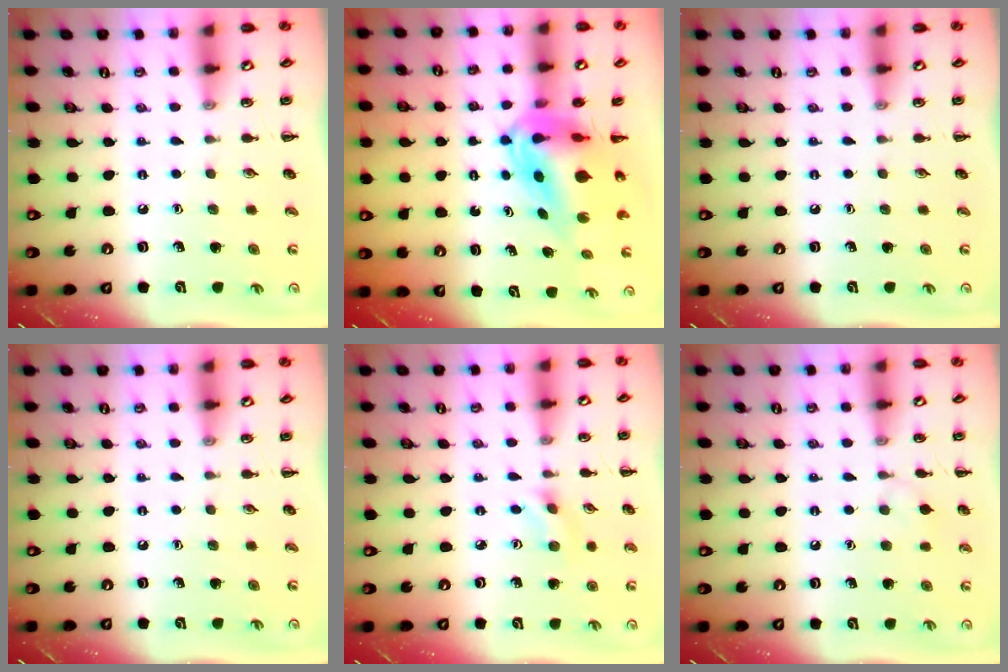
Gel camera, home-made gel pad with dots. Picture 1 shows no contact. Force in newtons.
{"total": 9.1, "press": 8.7, "slide": 2.6}
{"total": 0.0}
{"total": 0.0}
{"total": 1.9, "press": 1.7, "slide": 0.8}
{"total": 5.6, "press": 5.3, "slide": 1.6}